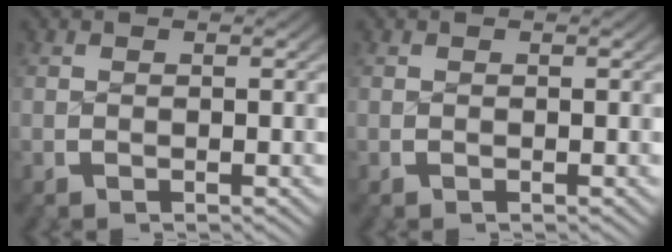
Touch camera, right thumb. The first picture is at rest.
{"total": 0.0}